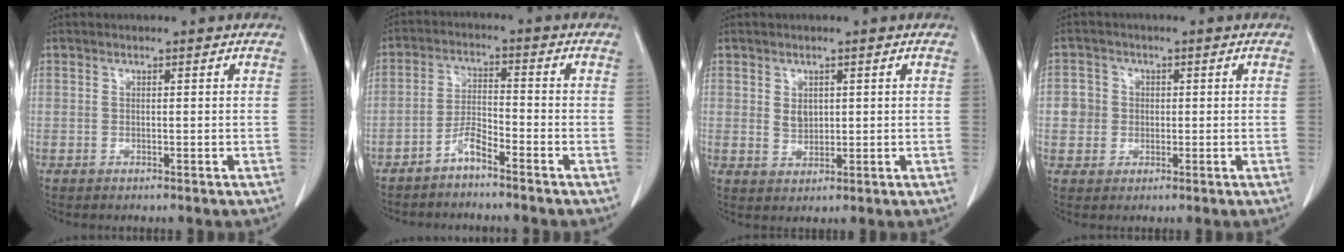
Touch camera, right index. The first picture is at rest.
{"total": 3.8, "force": [-3.2, 0.3, 2.1], "torque": [-0.044, 0.001, -0.064]}
{"total": 2.3, "force": [0.7, 1.7, 1.4], "torque": [-0.025, -0.002, 0.018]}
{"total": 3.6, "force": [0.0, 3.5, 0.7], "torque": [-0.010, 0.012, 0.001]}